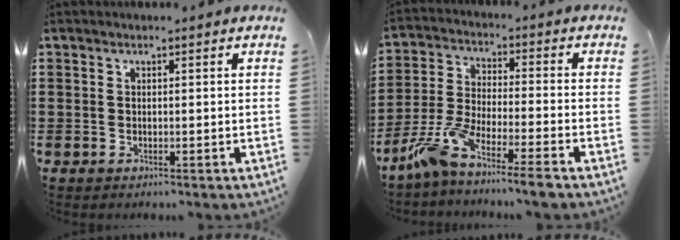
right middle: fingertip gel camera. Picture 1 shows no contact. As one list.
[{"total": 7.9, "force": [-6.8, -0.1, 4.0], "torque": [-0.096, -0.010, -0.138]}]